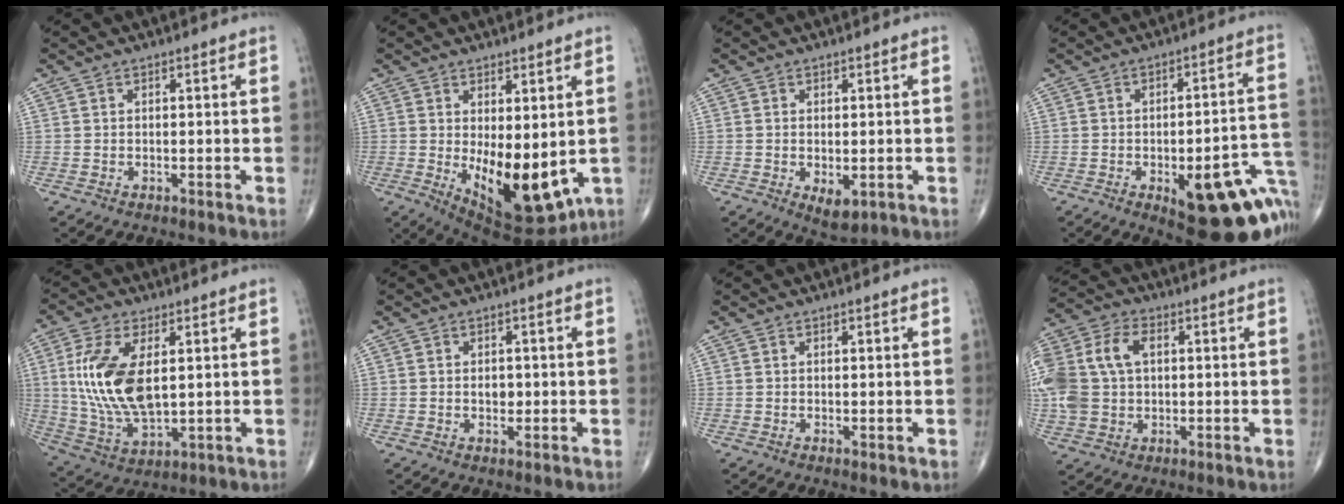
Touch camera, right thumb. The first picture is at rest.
{"total": 14.7, "force": [-1.7, 6.8, 12.9], "torque": [-0.181, -0.029, -0.001]}
{"total": 4.4, "force": [-1.1, 2.2, 3.6], "torque": [-0.055, -0.011, -0.009]}
{"total": 21.6, "force": [-8.3, 8.0, 18.2], "torque": [-0.157, 0.043, -0.085]}
{"total": 15.6, "force": [2.6, 7.8, 13.2], "torque": [-0.269, -0.015, 0.059]}
{"total": 2.4, "force": [-0.1, 1.7, 1.8], "torque": [-0.017, 0.001, -0.001]}
{"total": 0.6, "force": [0.0, 0.2, 0.6], "torque": [-0.013, -0.004, 0.001]}
{"total": 18.6, "force": [2.8, 13.3, 12.8], "torque": [-0.311, 0.030, 0.056]}